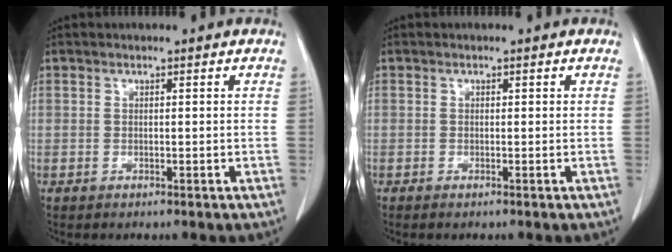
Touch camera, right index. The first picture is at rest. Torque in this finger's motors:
{"motor_torque": [-0.06, 0.09, -0.02, 0.01]}